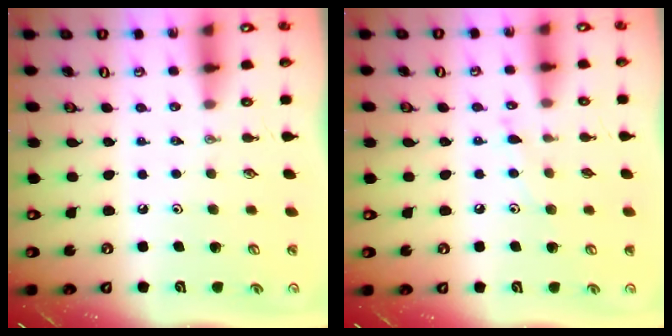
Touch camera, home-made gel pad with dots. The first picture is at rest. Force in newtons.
{"total": 7.0, "press": 6.9, "slide": 0.7}